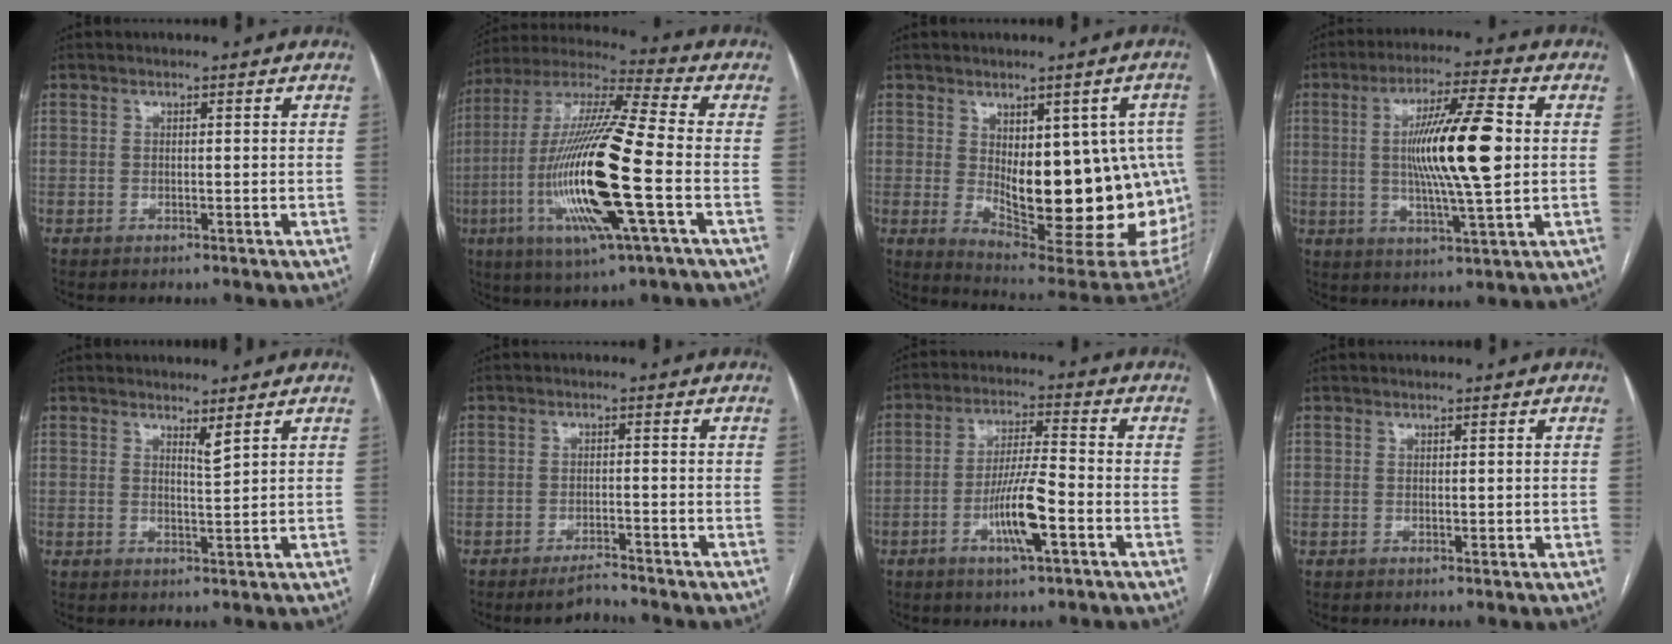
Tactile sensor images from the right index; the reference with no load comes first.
{"total": 21.3, "force": [-5.0, 1.4, 20.7], "torque": [-0.440, -0.021, -0.098]}
{"total": 22.5, "force": [-1.3, 8.4, 20.8], "torque": [-0.192, 0.002, 0.016]}
{"total": 14.3, "force": [1.1, 1.0, 14.2], "torque": [-0.249, 0.003, 0.017]}
{"total": 1.8, "force": [1.4, -0.3, 1.0], "torque": [-0.018, -0.015, 0.026]}
{"total": 3.2, "force": [-2.9, 0.1, 1.2], "torque": [-0.021, -0.010, -0.049]}
{"total": 9.0, "force": [-3.4, 0.8, 8.3], "torque": [-0.157, -0.003, -0.062]}
{"total": 1.0, "force": [0.2, 0.5, 0.8], "torque": [-0.012, -0.003, 0.007]}